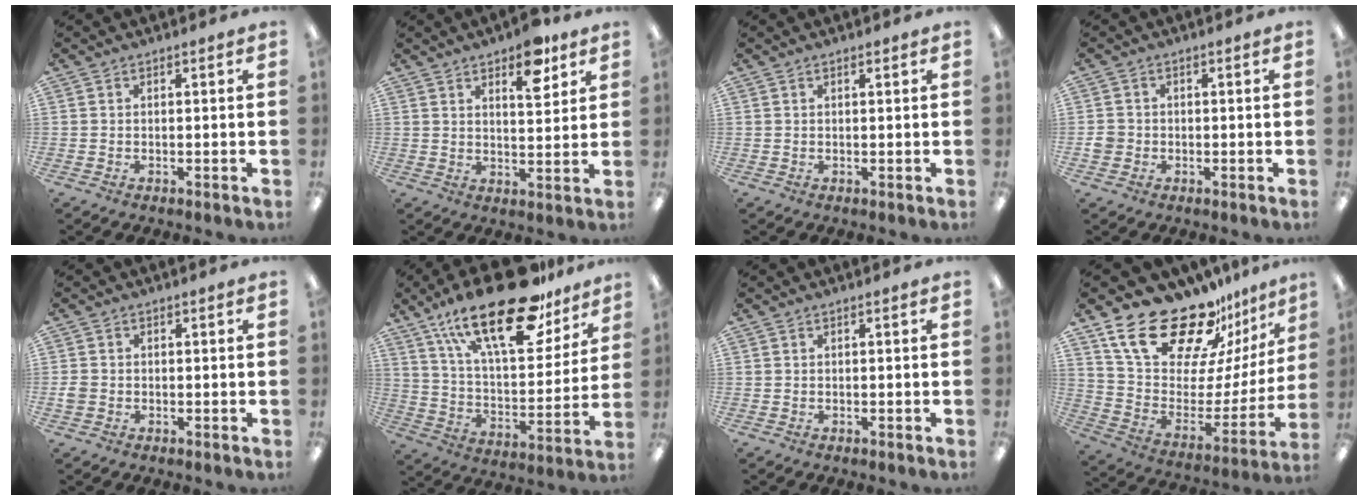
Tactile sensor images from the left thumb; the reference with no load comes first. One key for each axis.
{"total": 9.0, "fx": 6.0, "fy": 3.8, "fz": 5.5, "tx": -0.059, "ty": -0.032, "tz": 0.096}
{"total": 0.7, "fx": 0.6, "fy": 0.2, "fz": 0.3, "tx": -0.007, "ty": 0.001, "tz": 0.010}
{"total": 2.8, "fx": -0.7, "fy": 2.6, "fz": 0.6, "tx": -0.010, "ty": 0.006, "tz": -0.014}
{"total": 2.1, "fx": -0.5, "fy": 1.9, "fz": 0.8, "tx": -0.012, "ty": 0.005, "tz": -0.010}
{"total": 27.4, "fx": 17.7, "fy": 11.1, "fz": 17.6, "tx": -0.276, "ty": -0.097, "tz": 0.298}
{"total": 0.0}
{"total": 24.6, "fx": 19.2, "fy": 10.3, "fz": 11.4, "tx": -0.194, "ty": -0.133, "tz": 0.345}